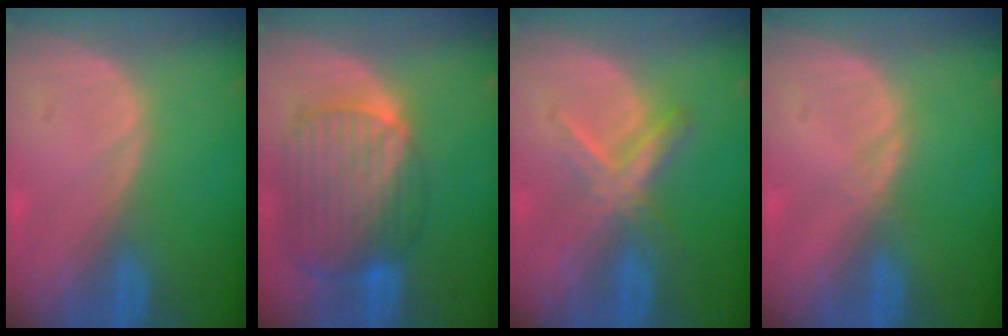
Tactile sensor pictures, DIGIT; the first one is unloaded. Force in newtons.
{"total": 10.6, "press": 9.1, "slide": 5.4}
{"total": 5.6, "press": 5.5, "slide": 1.2}
{"total": 0.6, "press": 0.6, "slide": 0.1}